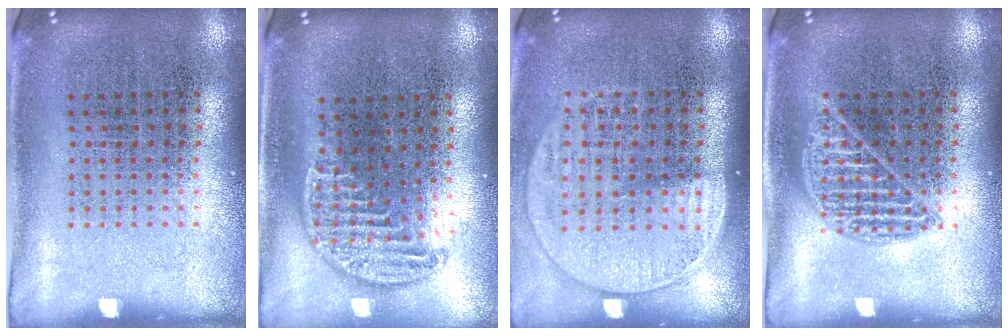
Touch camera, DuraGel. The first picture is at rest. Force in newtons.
{"total": 1.2, "press": 1.1, "slide": 0.5}
{"total": 1.5, "press": 1.3, "slide": 0.8}
{"total": 1.0, "press": 1.0, "slide": 0.1}